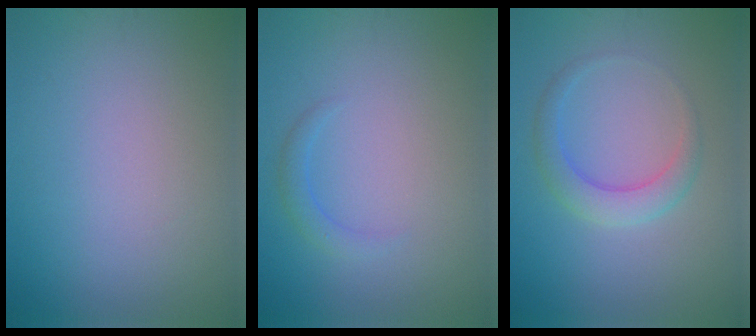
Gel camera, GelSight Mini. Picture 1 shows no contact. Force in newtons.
{"total": 1.3, "press": 1.3, "slide": 0.1}
{"total": 2.8, "press": 2.8, "slide": 0.1}